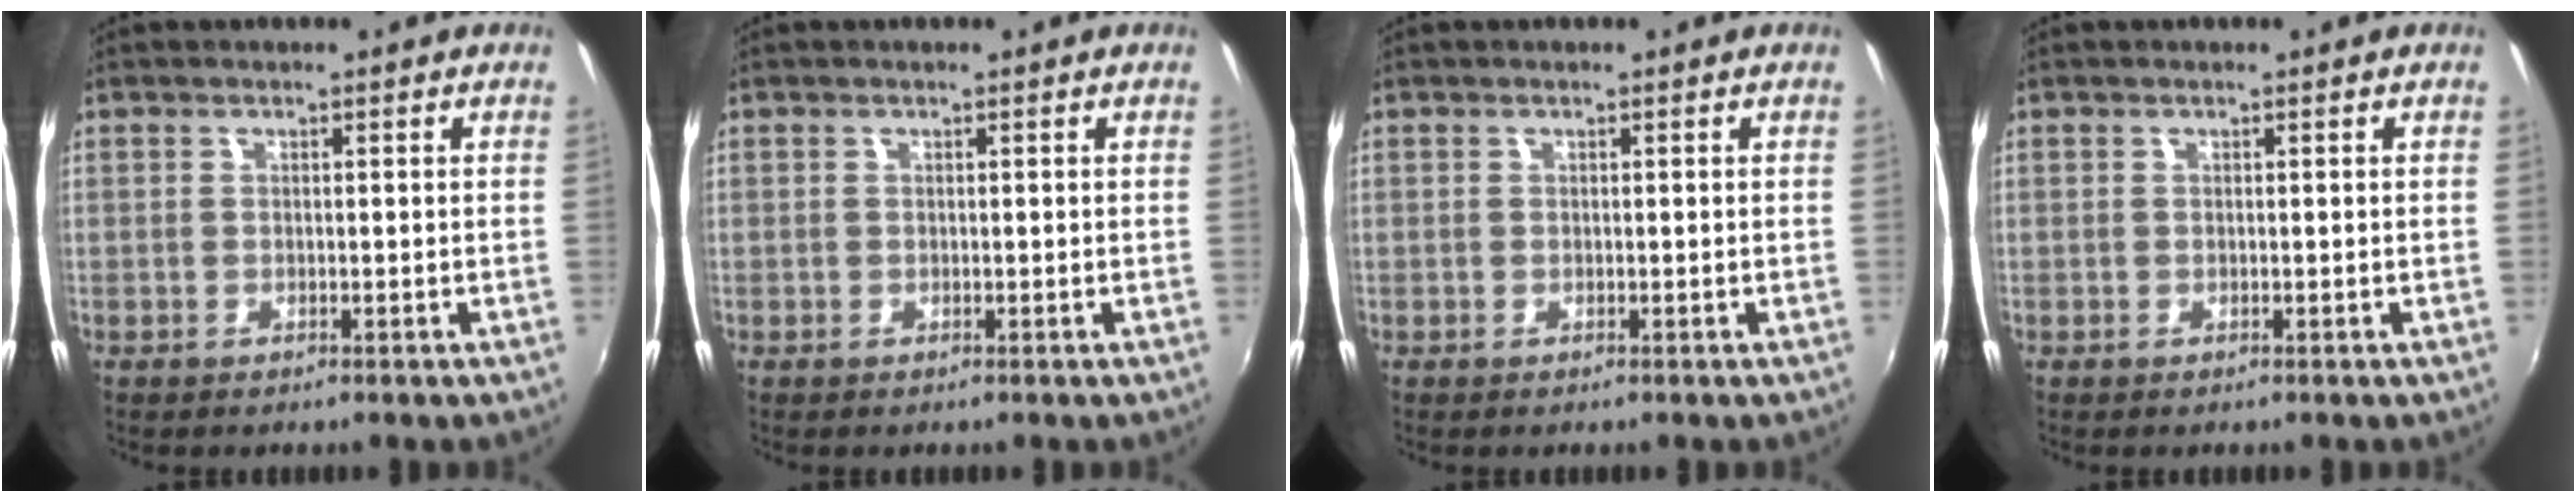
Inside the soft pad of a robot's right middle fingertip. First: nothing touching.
{"total": 0.0}
{"total": 0.0}
{"total": 0.0}